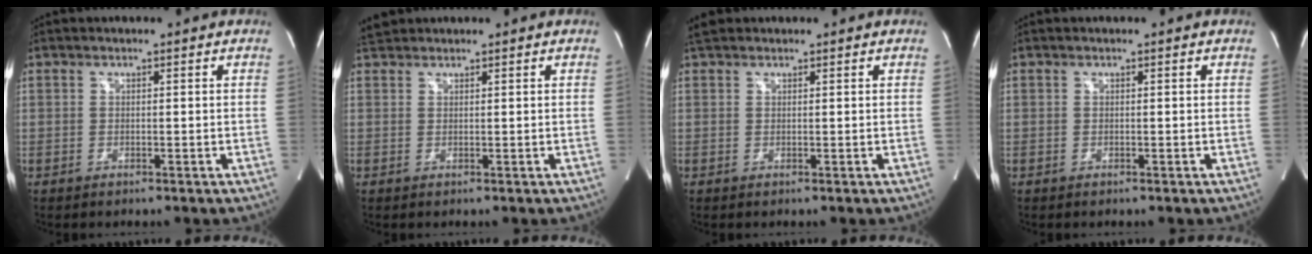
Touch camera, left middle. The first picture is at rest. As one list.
[{"total": 1.8, "force": [1.8, 0.3, 0.0], "torque": [-0.009, 0.014, 0.038]}, {"total": 1.8, "force": [1.6, 0.8, 0.4], "torque": [-0.013, 0.019, 0.029]}, {"total": 0.0}]